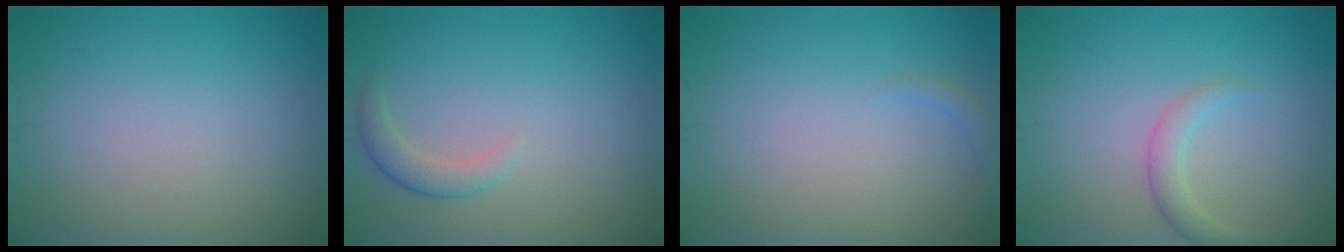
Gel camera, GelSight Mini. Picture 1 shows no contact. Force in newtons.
{"total": 1.8, "press": 1.7, "slide": 0.2}
{"total": 0.8, "press": 0.8, "slide": 0.1}
{"total": 2.0, "press": 2.0, "slide": 0.0}